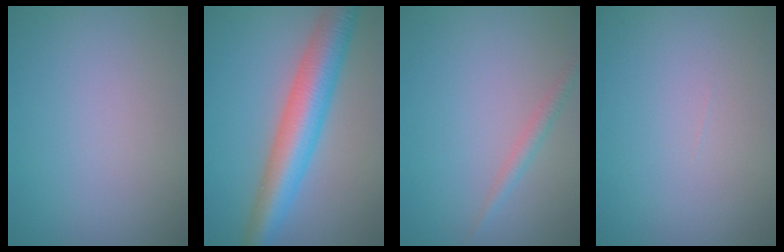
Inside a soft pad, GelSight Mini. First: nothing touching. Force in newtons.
{"total": 7.5, "press": 7.5, "slide": 0.1}
{"total": 1.4, "press": 1.4, "slide": 0.0}
{"total": 0.0}